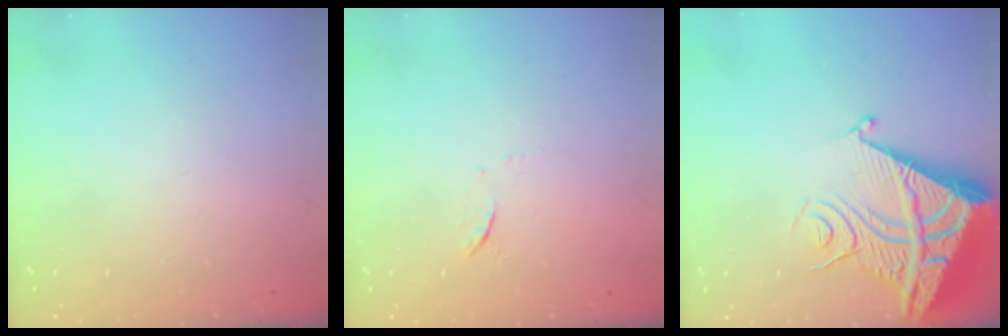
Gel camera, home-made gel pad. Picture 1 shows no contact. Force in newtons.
{"total": 5.0, "press": 4.8, "slide": 1.4}
{"total": 13.1, "press": 13.0, "slide": 1.6}